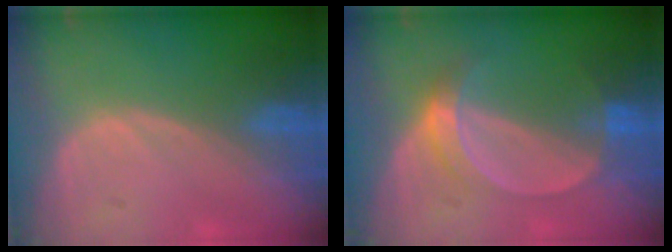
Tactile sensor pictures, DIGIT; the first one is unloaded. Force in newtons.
{"total": 5.1, "press": 4.6, "slide": 2.1}